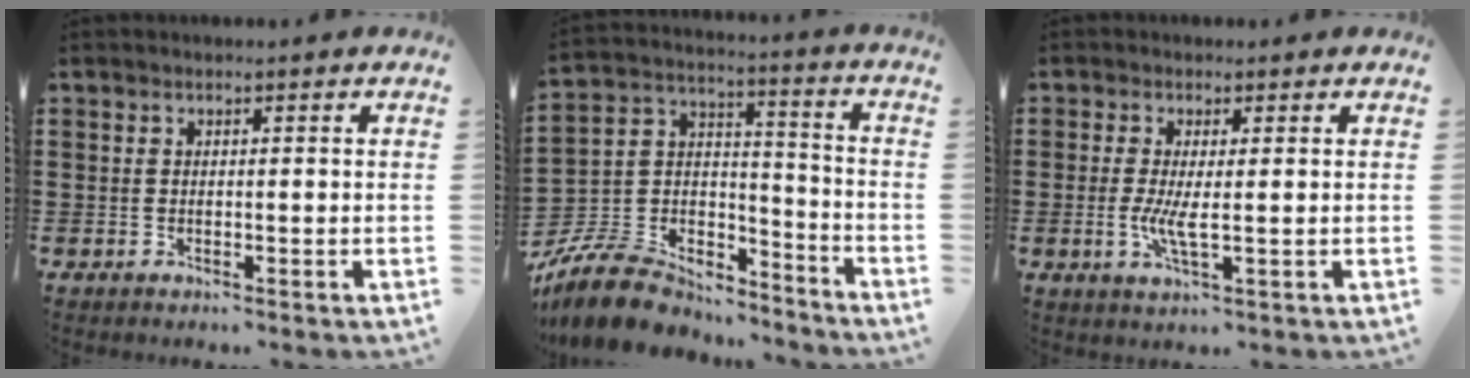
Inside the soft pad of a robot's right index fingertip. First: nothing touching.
{"total": 10.0, "force": [-8.9, 4.0, 2.5], "torque": [-0.079, 0.016, -0.178]}
{"total": 3.7, "force": [-0.2, 0.7, 3.7], "torque": [-0.073, -0.004, -0.007]}